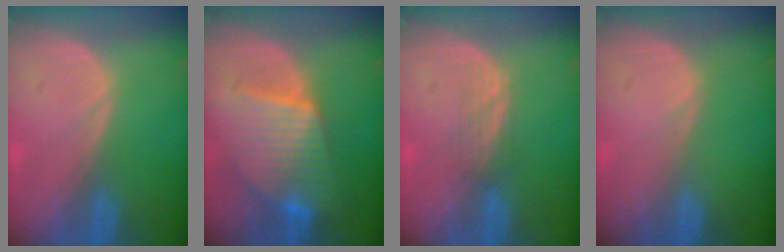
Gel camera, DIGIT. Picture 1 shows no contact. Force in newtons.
{"total": 8.9, "press": 8.9, "slide": 0.5}
{"total": 2.3, "press": 2.2, "slide": 0.5}
{"total": 0.0}